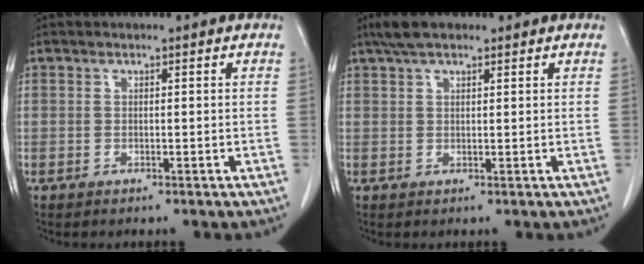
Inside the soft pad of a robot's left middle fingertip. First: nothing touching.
{"total": 4.8, "force": [3.5, 1.5, 2.9], "torque": [-0.062, 0.019, 0.063]}